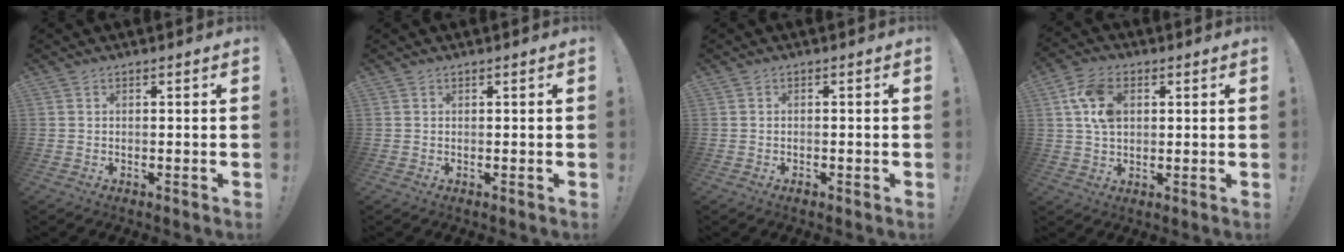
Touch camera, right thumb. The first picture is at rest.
{"total": 0.0}
{"total": 0.9, "force": [-0.7, 0.3, 0.5], "torque": [-0.009, 0.001, -0.013]}
{"total": 10.5, "force": [2.9, 7.2, 7.1], "torque": [-0.131, 0.010, 0.057]}